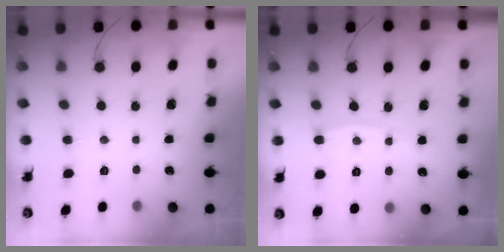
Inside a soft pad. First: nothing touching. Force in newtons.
{"total": 5.5, "press": 5.5, "slide": 0.6}